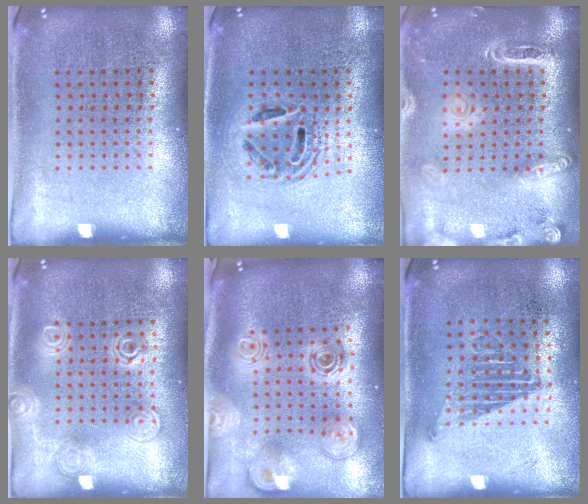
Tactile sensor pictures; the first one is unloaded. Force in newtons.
{"total": 1.6, "press": 1.4, "slide": 0.8}
{"total": 1.9, "press": 1.8, "slide": 0.7}
{"total": 1.2, "press": 1.2, "slide": 0.3}
{"total": 2.8, "press": 2.0, "slide": 2.0}
{"total": 1.1, "press": 1.0, "slide": 0.6}